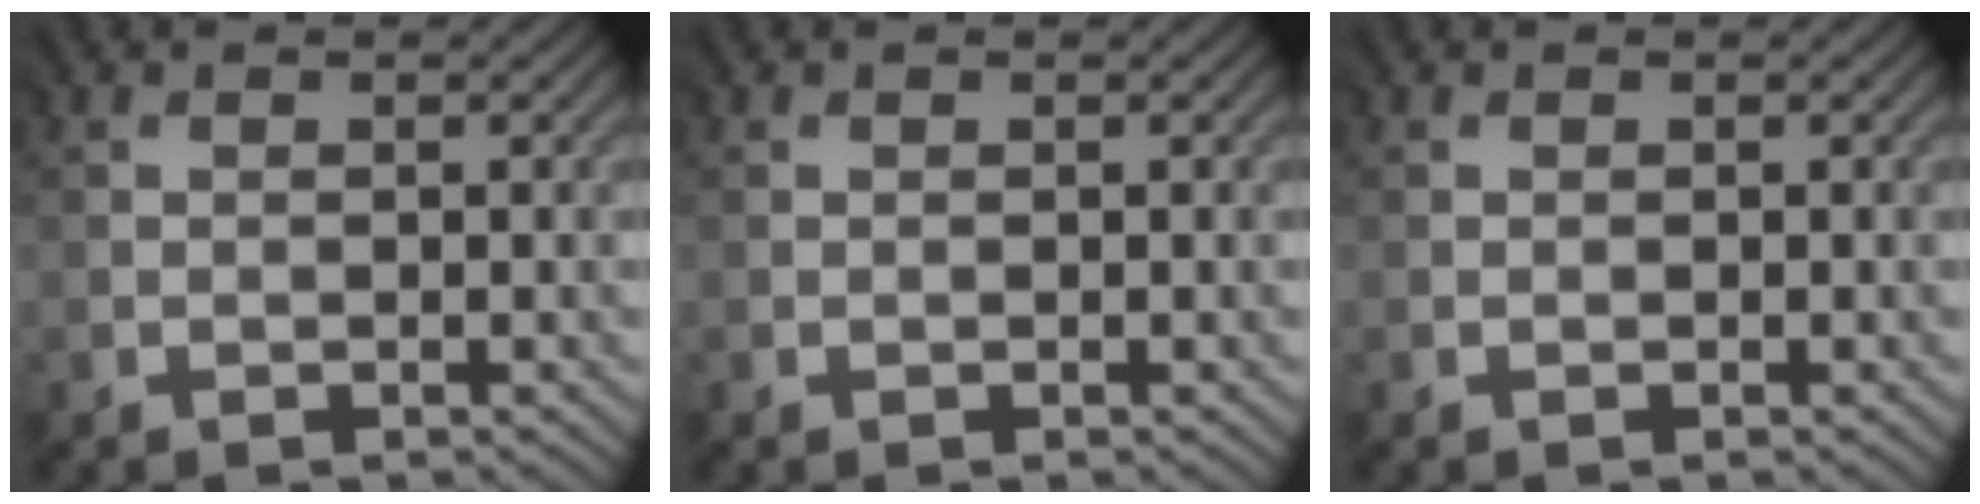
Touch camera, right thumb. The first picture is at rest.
{"total": 0.0}
{"total": 0.0}